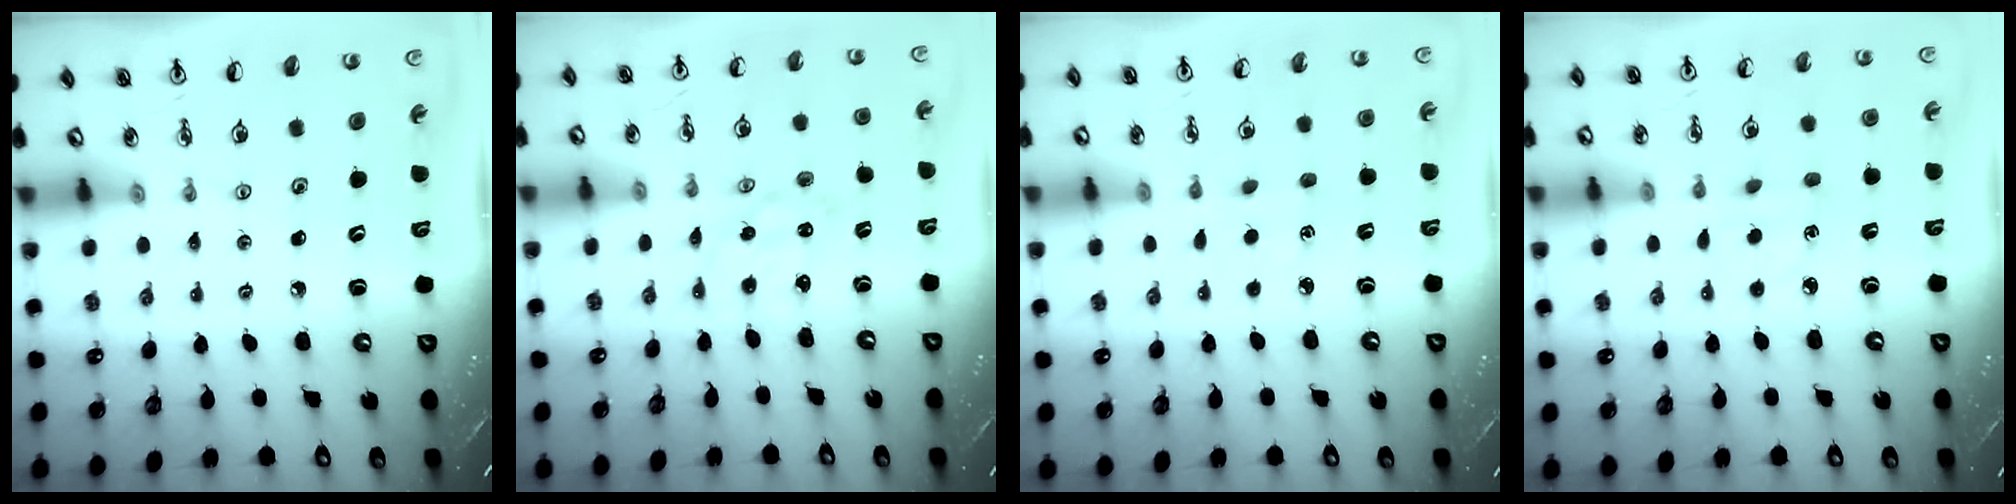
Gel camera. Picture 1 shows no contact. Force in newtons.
{"total": 1.4, "press": 1.4, "slide": 0.1}
{"total": 1.5, "press": 1.5, "slide": 0.2}
{"total": 3.6, "press": 3.6, "slide": 0.5}